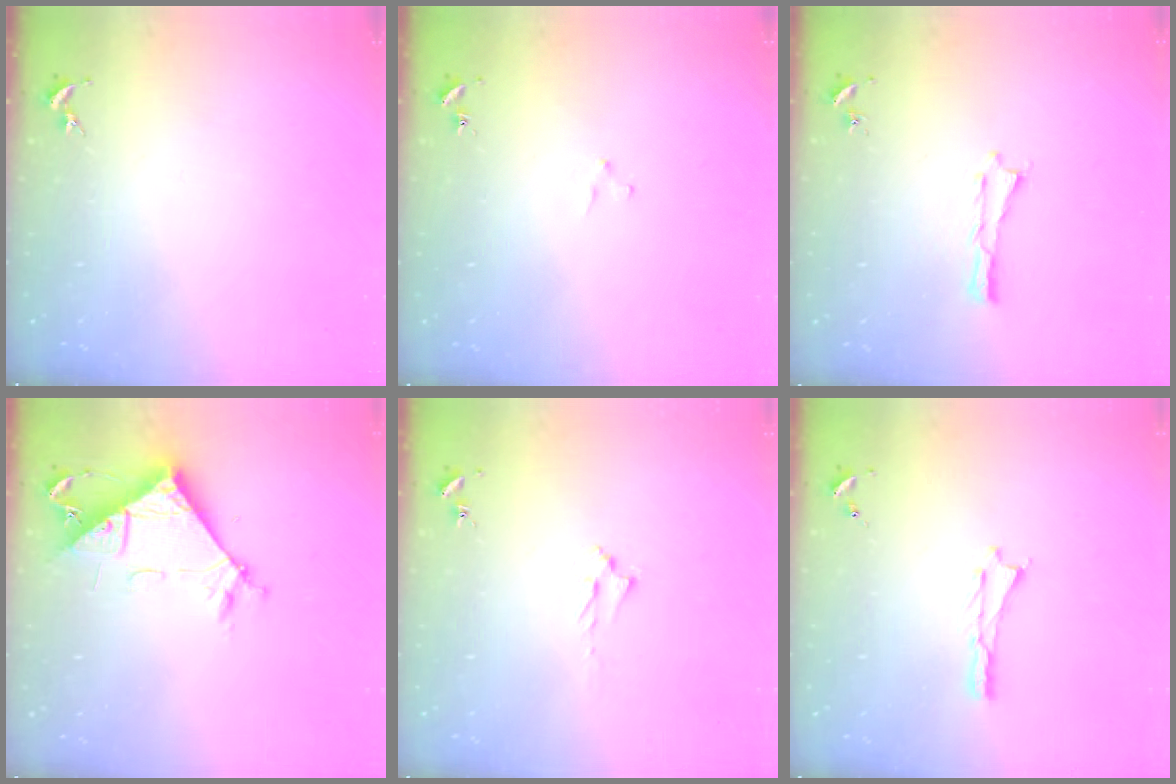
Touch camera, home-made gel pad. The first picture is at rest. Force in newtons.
{"total": 1.9, "press": 1.9, "slide": 0.1}
{"total": 0.0}
{"total": 8.1, "press": 8.1, "slide": 0.9}
{"total": 1.7, "press": 1.6, "slide": 0.3}
{"total": 0.0}